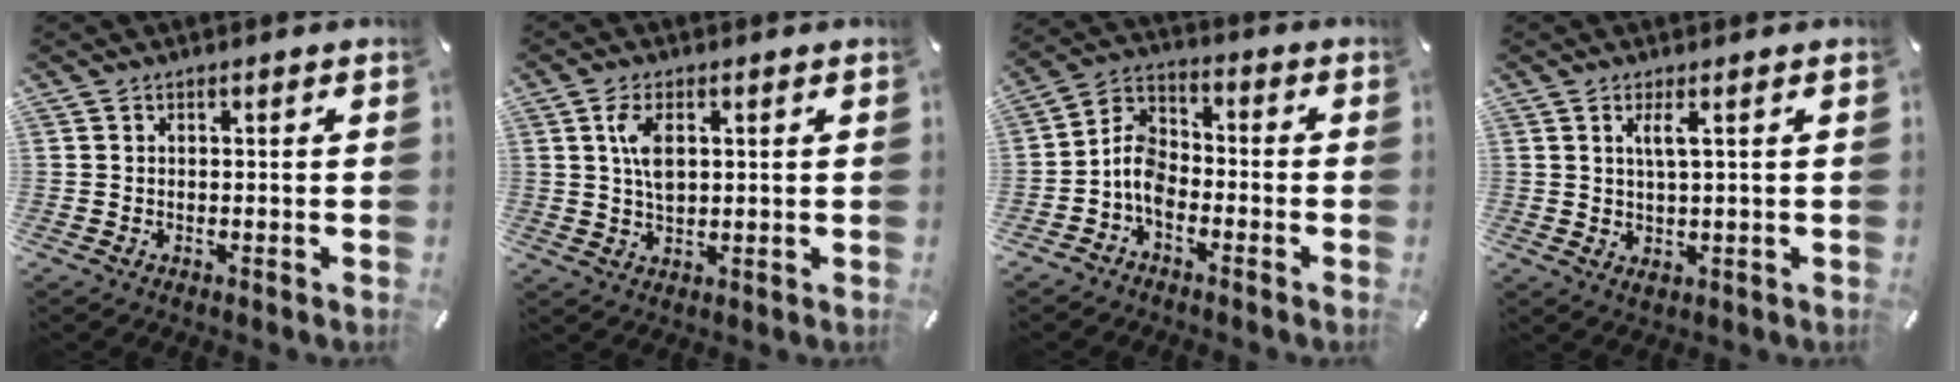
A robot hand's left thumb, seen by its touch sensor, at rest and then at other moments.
{"total": 6.0, "force": [1.6, 3.1, 4.8], "torque": [-0.109, -0.002, 0.021]}
{"total": 7.4, "force": [-3.8, 4.8, 4.2], "torque": [-0.104, 0.006, -0.080]}
{"total": 4.0, "force": [1.5, 0.9, 3.6], "torque": [-0.065, -0.005, 0.023]}